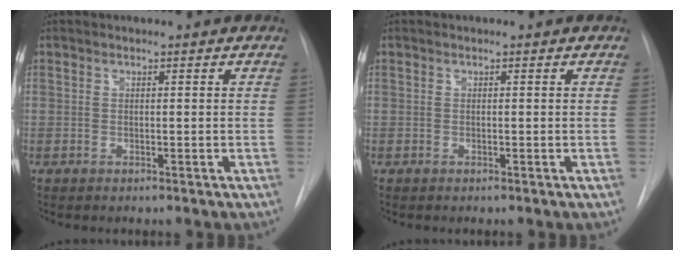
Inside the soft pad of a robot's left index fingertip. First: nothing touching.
{"total": 0.0}